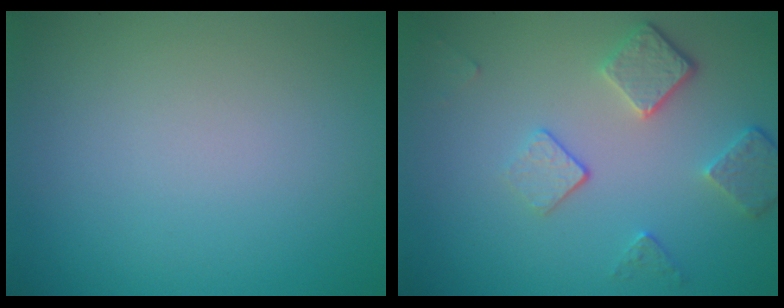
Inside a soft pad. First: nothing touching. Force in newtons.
{"total": 3.8, "press": 2.9, "slide": 2.5}